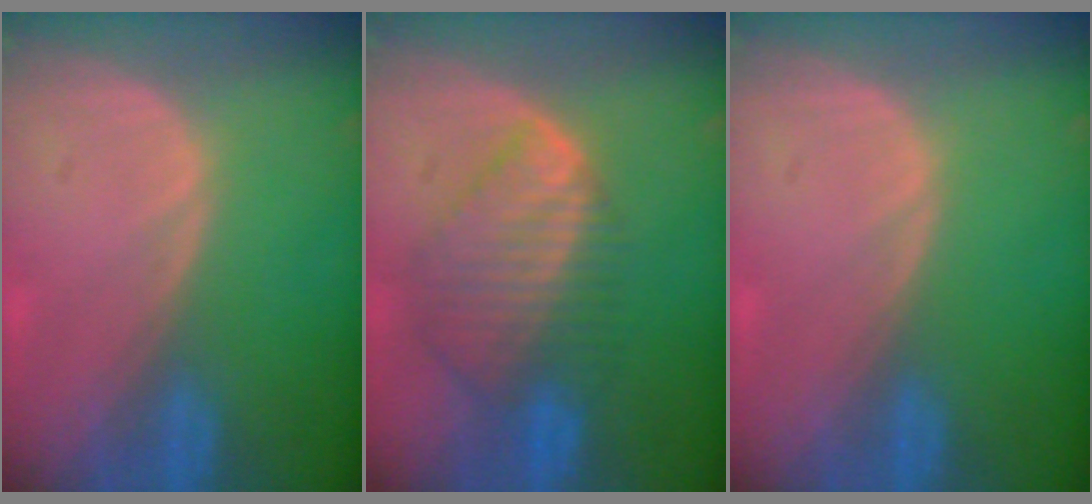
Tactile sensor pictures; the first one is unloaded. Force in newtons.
{"total": 8.5, "press": 7.6, "slide": 3.9}
{"total": 0.0}